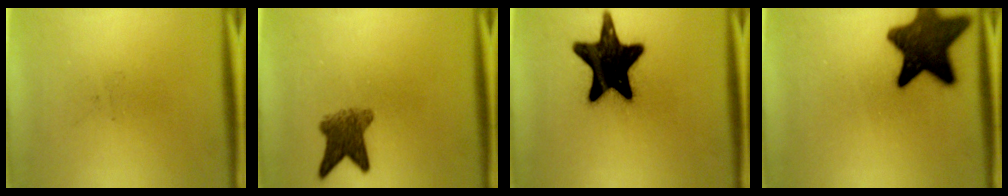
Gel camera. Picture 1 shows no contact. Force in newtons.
{"total": 5.2}
{"total": 19.1}
{"total": 13.6}